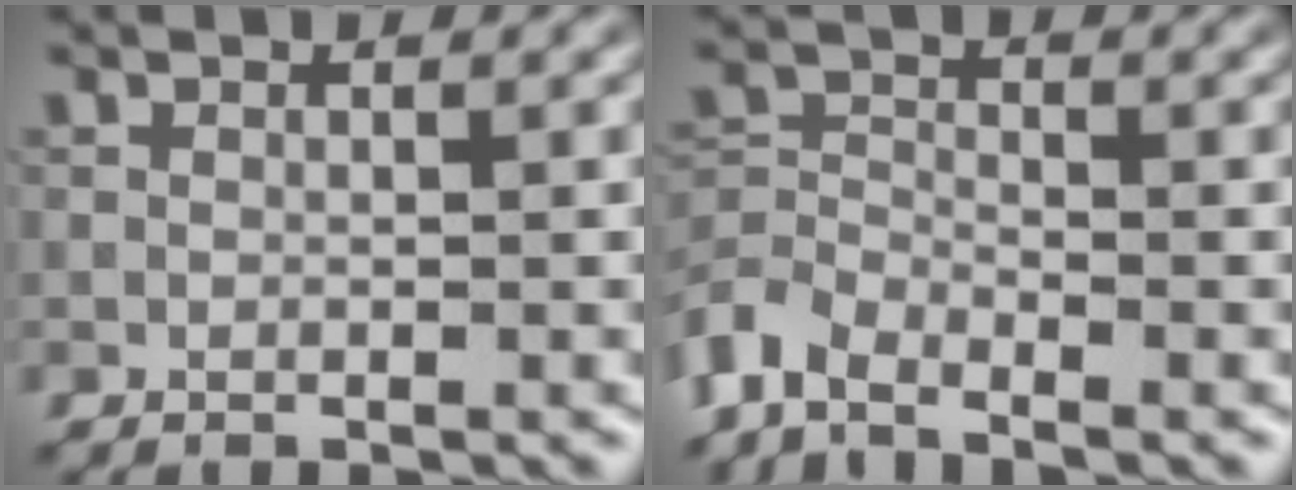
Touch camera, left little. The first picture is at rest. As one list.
[{"total": 3.8, "force": [-3.1, 1.5, 1.7], "torque": [-0.040, -0.006, -0.074]}]